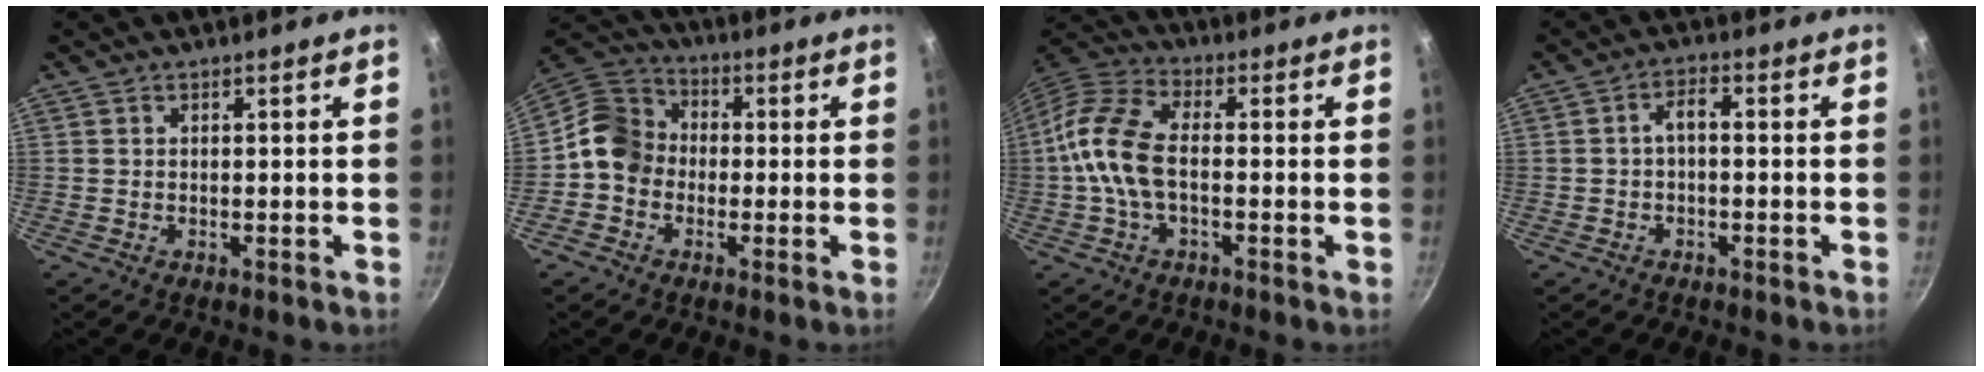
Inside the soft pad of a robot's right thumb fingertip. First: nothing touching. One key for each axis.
{"total": 9.1, "fx": -1.4, "fy": 7.8, "fz": 4.4, "tx": -0.053, "ty": 0.032, "tz": -0.053}
{"total": 11.5, "fx": -1.2, "fy": 6.1, "fz": 9.8, "tx": -0.196, "ty": 0.032, "tz": -0.043}
{"total": 2.9, "fx": -0.7, "fy": 1.4, "fz": 2.5, "tx": -0.048, "ty": 0.021, "tz": -0.015}